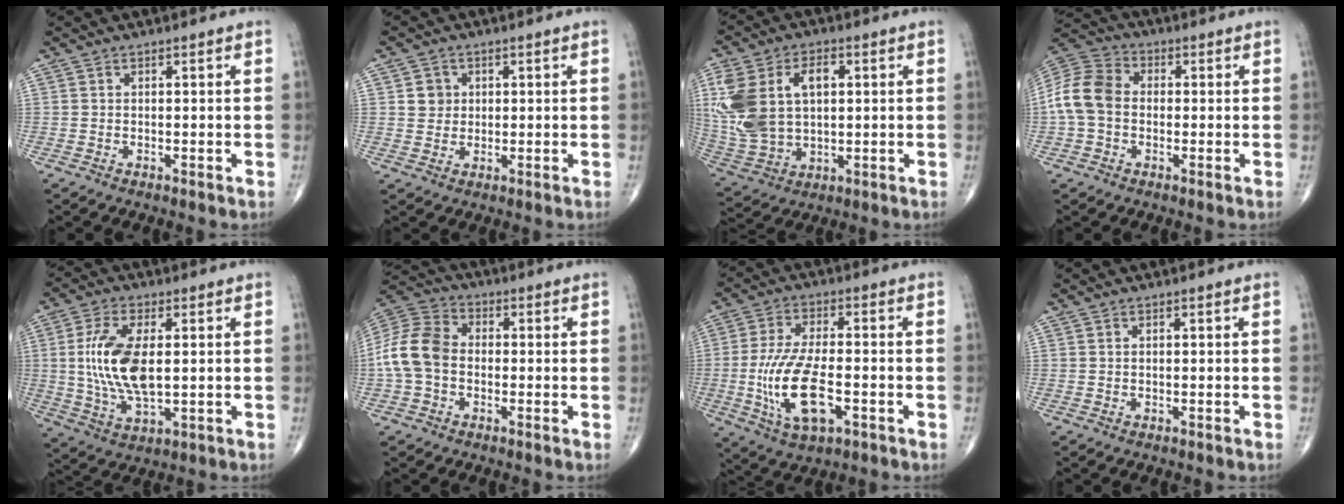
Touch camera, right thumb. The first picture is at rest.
{"total": 3.3, "force": [0.8, 3.1, 0.9], "torque": [0.005, 0.001, 0.009]}
{"total": 18.2, "force": [3.3, 11.6, 13.7], "torque": [-0.295, 0.009, 0.072]}
{"total": 10.1, "force": [-0.8, 7.7, 6.4], "torque": [-0.126, 0.030, -0.027]}
{"total": 13.1, "force": [1.1, 6.1, 11.6], "torque": [-0.237, -0.009, 0.026]}
{"total": 11.1, "force": [-1.4, 8.2, 7.3], "torque": [-0.146, 0.032, -0.039]}
{"total": 13.8, "force": [-3.2, 6.1, 12.0], "torque": [-0.242, 0.007, -0.052]}
{"total": 0.0}